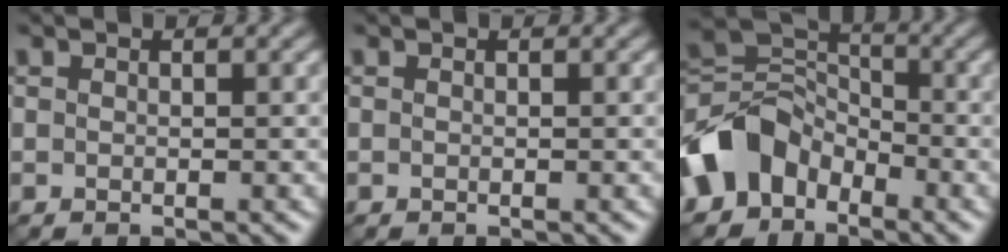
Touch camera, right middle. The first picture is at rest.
{"total": 0.0}
{"total": 6.6, "force": [-3.7, 4.7, 2.8], "torque": [-0.044, 0.006, -0.081]}